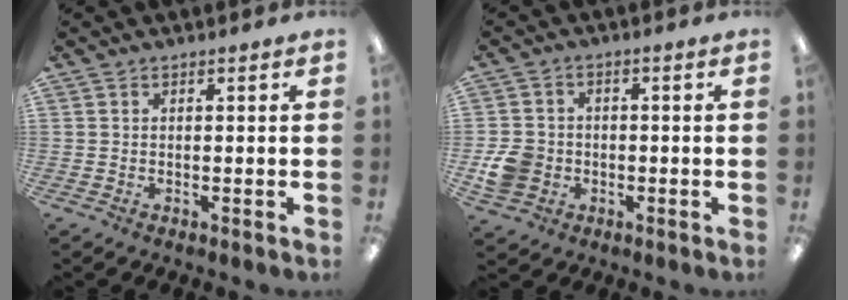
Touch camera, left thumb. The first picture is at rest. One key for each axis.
{"total": 6.8, "fx": -1.9, "fy": 5.9, "fz": 2.9, "tx": -0.060, "ty": 0.012, "tz": -0.031}